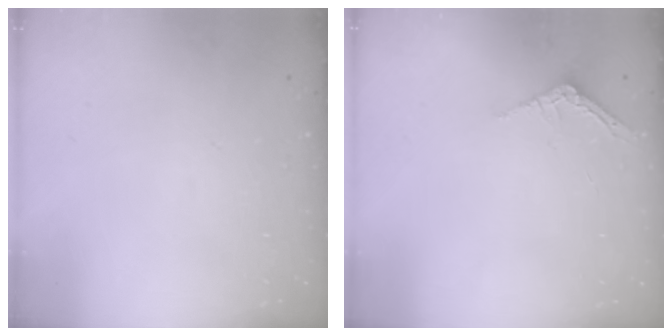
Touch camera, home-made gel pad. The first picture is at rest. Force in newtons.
{"total": 2.5, "press": 2.5, "slide": 0.2}